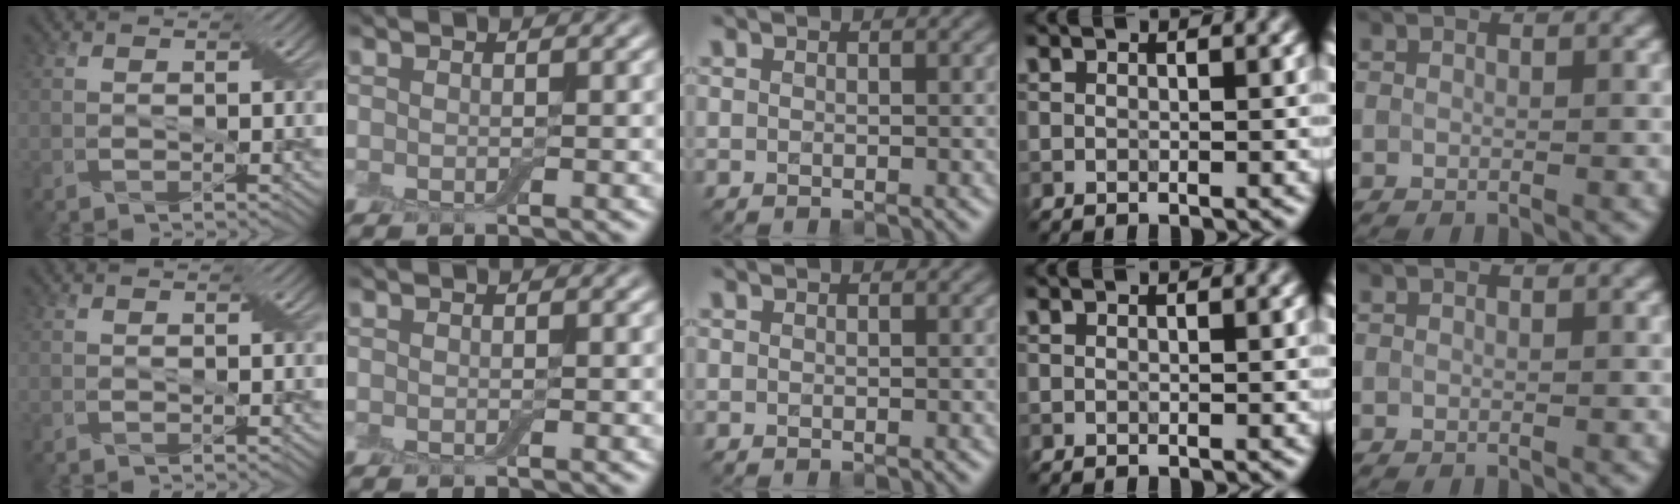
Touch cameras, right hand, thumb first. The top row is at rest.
{}